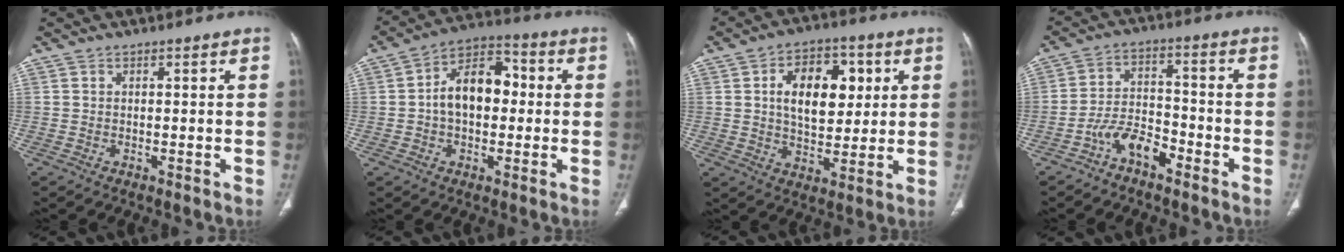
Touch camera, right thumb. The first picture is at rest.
{"total": 12.1, "force": [0.3, 7.9, 9.1], "torque": [-0.125, 0.033, -0.006]}
{"total": 13.8, "force": [3.3, 8.5, 10.4], "torque": [-0.123, -0.002, 0.052]}
{"total": 7.3, "force": [-4.7, 3.5, 4.4], "torque": [-0.077, 0.041, -0.092]}